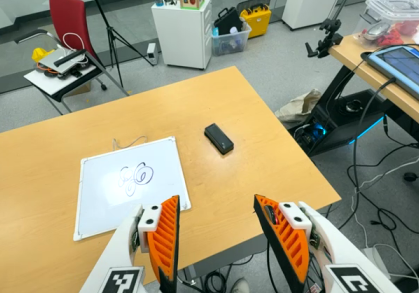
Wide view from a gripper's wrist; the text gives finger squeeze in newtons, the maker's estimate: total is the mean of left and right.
{"total": 0.0}